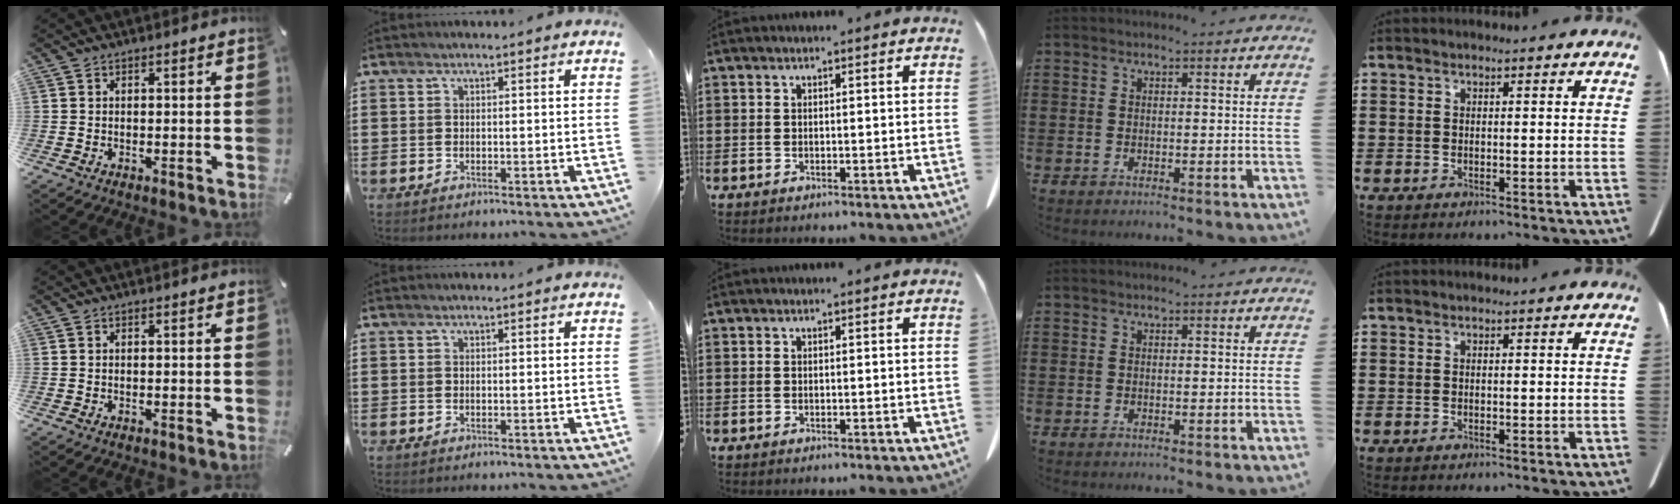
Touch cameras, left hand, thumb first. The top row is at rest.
{}